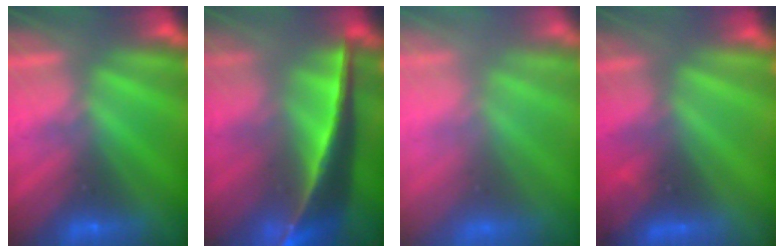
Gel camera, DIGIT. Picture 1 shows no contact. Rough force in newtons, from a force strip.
{"total": 7.6}
{"total": 8.1}
{"total": 3.8}